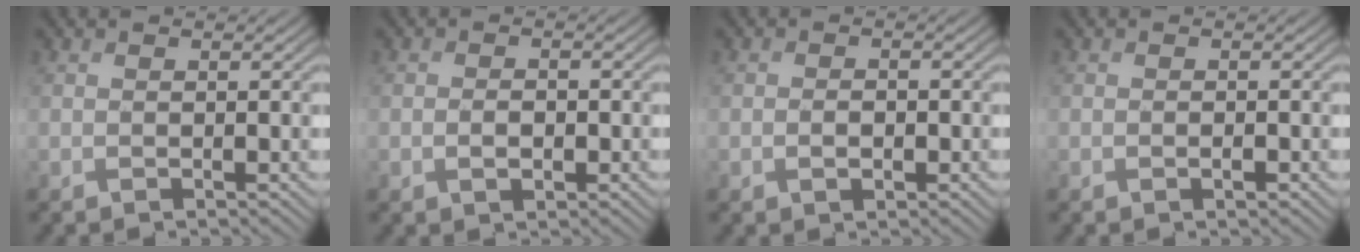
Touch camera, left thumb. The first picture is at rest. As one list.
[{"total": 2.0, "force": [-0.5, 1.2, 1.5], "torque": [-0.022, 0.000, -0.009]}, {"total": 1.6, "force": [-0.5, 1.0, 1.2], "torque": [-0.019, 0.001, -0.008]}, {"total": 0.6, "force": [-0.2, 0.2, 0.5], "torque": [-0.007, 0.000, -0.001]}]